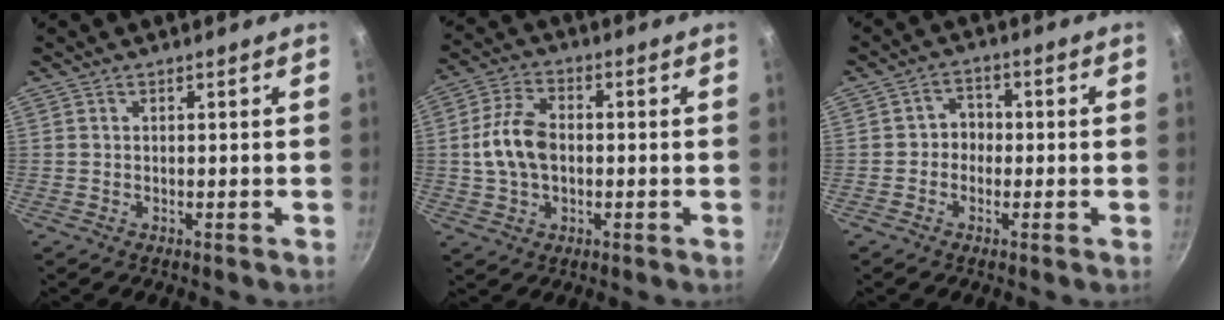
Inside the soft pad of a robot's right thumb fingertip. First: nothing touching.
{"total": 9.7, "force": [-0.2, 6.5, 7.2], "torque": [-0.129, 0.024, -0.010]}
{"total": 3.8, "force": [-0.7, 3.4, 1.7], "torque": [0.005, 0.014, -0.019]}